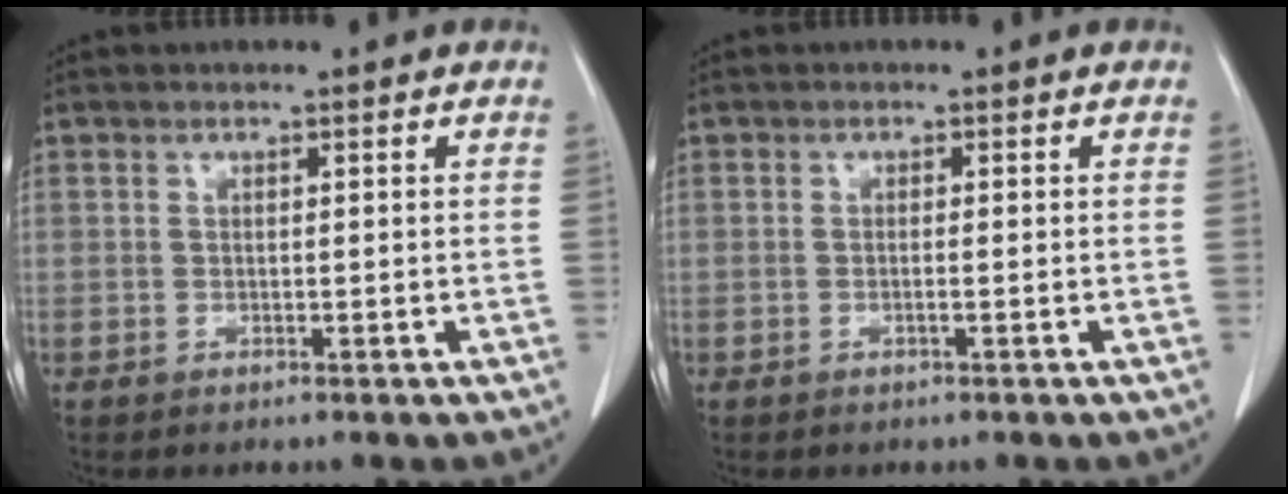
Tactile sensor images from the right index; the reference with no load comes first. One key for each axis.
{"total": 0.7, "fx": -0.2, "fy": -0.1, "fz": 0.6, "tx": -0.013, "ty": 0.000, "tz": -0.002}